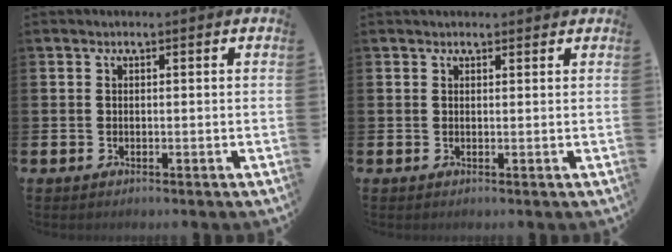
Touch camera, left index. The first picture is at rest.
{"total": 1.1, "force": [0.9, 0.5, 0.2], "torque": [0.014, -0.002, 0.013]}